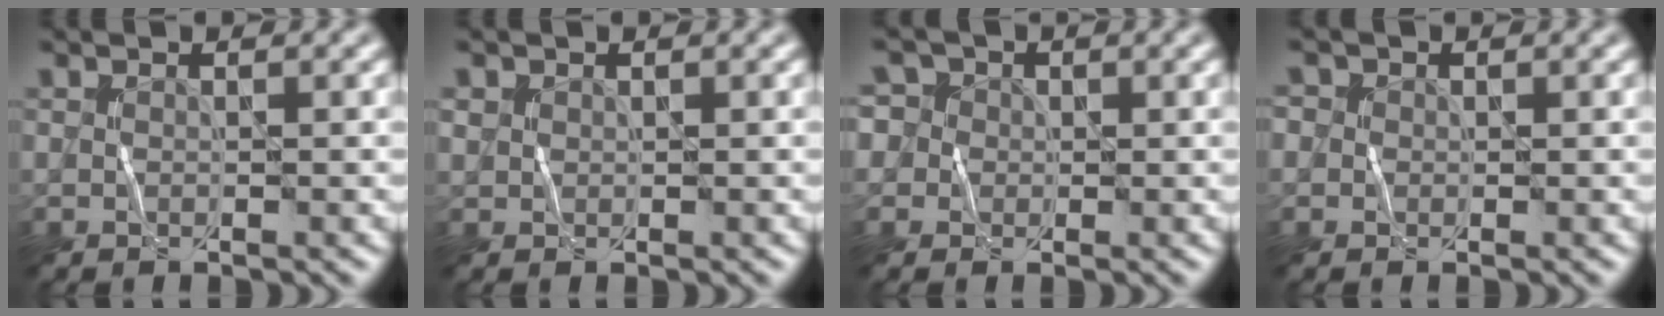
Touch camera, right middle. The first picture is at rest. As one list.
[{"total": 0.7, "force": [0.4, 0.6, -0.1], "torque": [0.000, 0.000, 0.010]}, {"total": 5.3, "force": [2.0, 4.5, 1.9], "torque": [-0.032, 0.029, 0.005]}, {"total": 1.5, "force": [0.5, 1.4, 0.4], "torque": [-0.002, 0.006, -0.008]}]